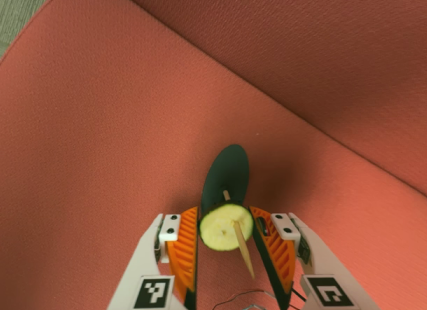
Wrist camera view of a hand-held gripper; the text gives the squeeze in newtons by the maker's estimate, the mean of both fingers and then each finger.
{"total": 9.1, "left": 9.0, "right": 9.3}